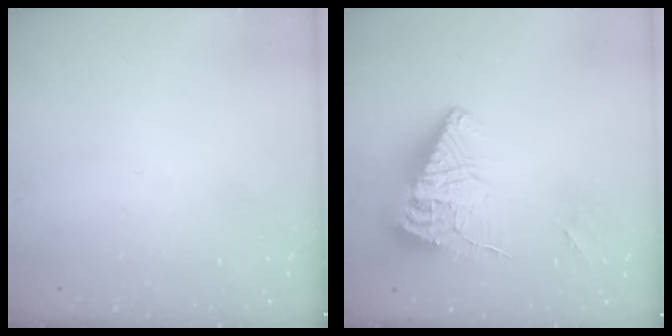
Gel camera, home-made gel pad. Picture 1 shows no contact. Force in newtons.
{"total": 13.1, "press": 13.0, "slide": 1.5}